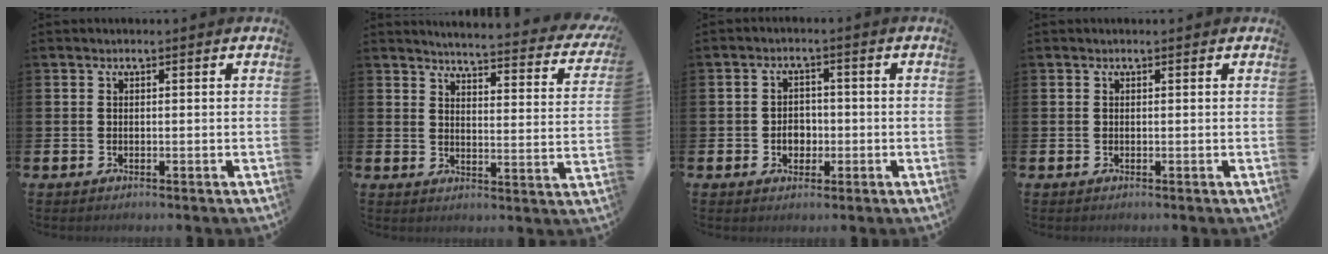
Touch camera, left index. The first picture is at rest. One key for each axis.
{"total": 3.7, "fx": 3.5, "fy": 0.3, "fz": 0.9, "tx": -0.035, "ty": -0.038, "tz": 0.052}
{"total": 2.9, "fx": -0.8, "fy": 2.3, "fz": 1.6, "tx": -0.018, "ty": -0.002, "tz": -0.022}
{"total": 0.0}